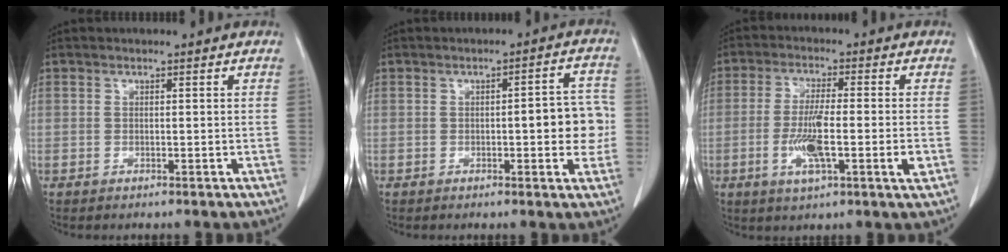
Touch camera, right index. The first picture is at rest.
{"total": 6.4, "force": [-0.7, 1.9, 6.1], "torque": [-0.067, 0.013, -0.010]}
{"total": 9.4, "force": [-2.2, 0.8, 9.1], "torque": [-0.168, -0.008, -0.039]}